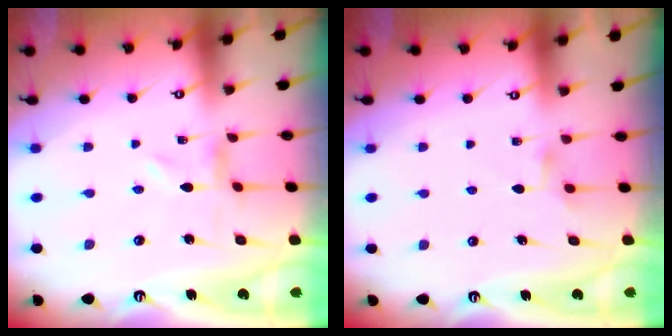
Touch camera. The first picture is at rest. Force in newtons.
{"total": 3.0, "press": 3.0, "slide": 0.5}